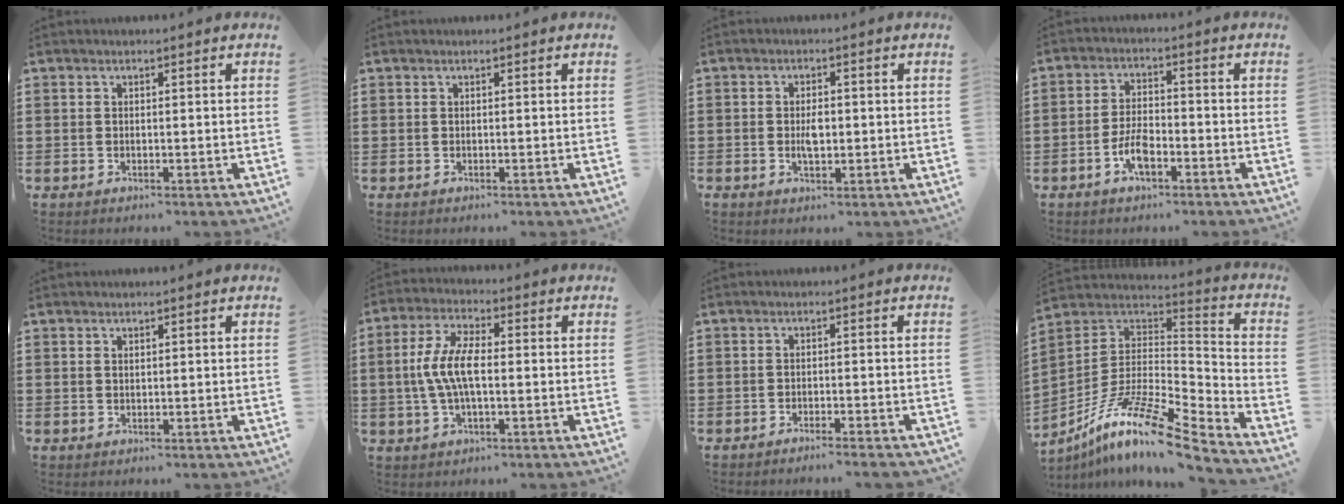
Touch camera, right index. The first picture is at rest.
{"total": 0.0}
{"total": 2.9, "force": [-0.3, 1.4, 2.5], "torque": [-0.048, 0.002, -0.005]}
{"total": 5.0, "force": [-2.3, 2.2, 3.9], "torque": [-0.093, -0.001, -0.049]}
{"total": 0.7, "force": [0.5, 0.4, 0.4], "torque": [-0.010, 0.002, 0.009]}
{"total": 7.4, "force": [-0.4, 2.8, 6.8], "torque": [-0.158, -0.005, -0.016]}
{"total": 1.8, "force": [-1.6, -0.3, 0.6], "torque": [-0.010, 0.001, -0.031]}
{"total": 13.0, "force": [-8.9, 2.2, 9.3], "torque": [-0.193, 0.000, -0.176]}